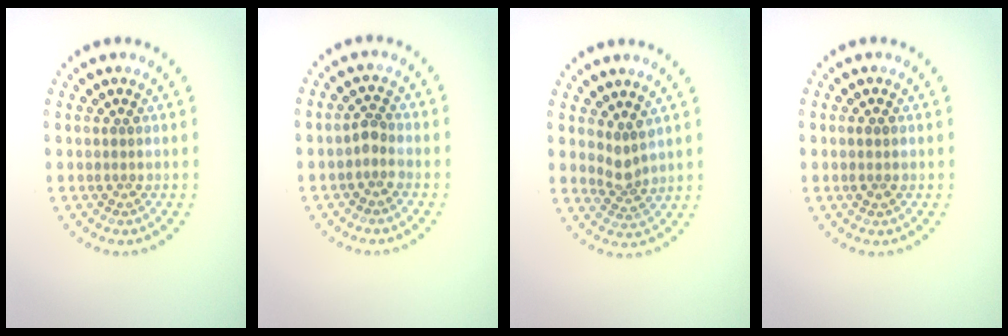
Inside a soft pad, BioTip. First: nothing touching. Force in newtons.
{"total": 1.3, "press": 1.1, "slide": 0.6}
{"total": 1.9, "press": 1.4, "slide": 1.3}
{"total": 1.0, "press": 0.9, "slide": 0.3}